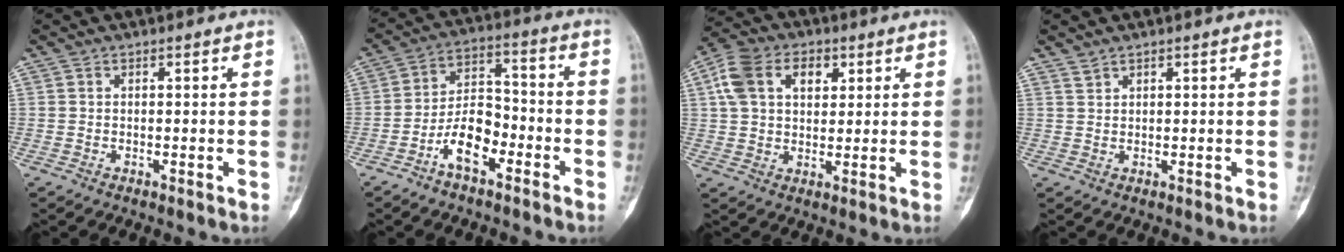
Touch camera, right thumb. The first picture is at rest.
{"total": 9.7, "force": [-5.0, 4.8, 6.8], "torque": [-0.112, 0.048, -0.096]}
{"total": 11.6, "force": [4.1, 7.8, 7.6], "torque": [-0.128, 0.013, 0.070]}
{"total": 1.2, "force": [1.1, 0.4, 0.1], "torque": [0.005, -0.004, 0.021]}